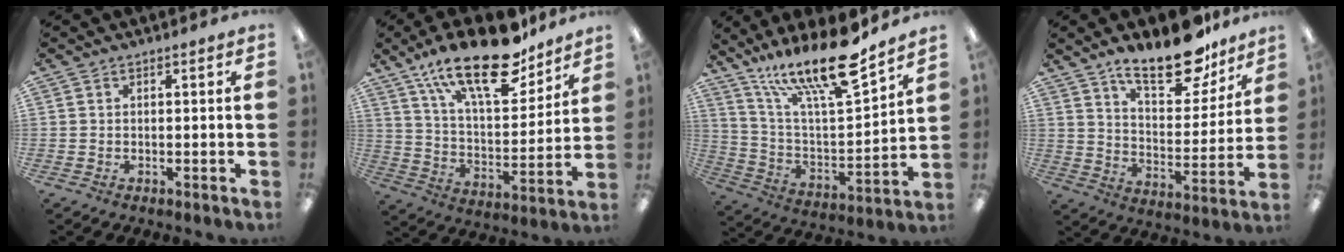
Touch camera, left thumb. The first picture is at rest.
{"total": 23.0, "force": [15.7, 8.9, 14.2], "torque": [-0.230, -0.089, 0.270]}
{"total": 20.6, "force": [15.4, 4.9, 12.7], "torque": [-0.229, -0.103, 0.261]}
{"total": 17.9, "force": [13.4, 7.2, 9.4], "torque": [-0.133, -0.086, 0.227]}